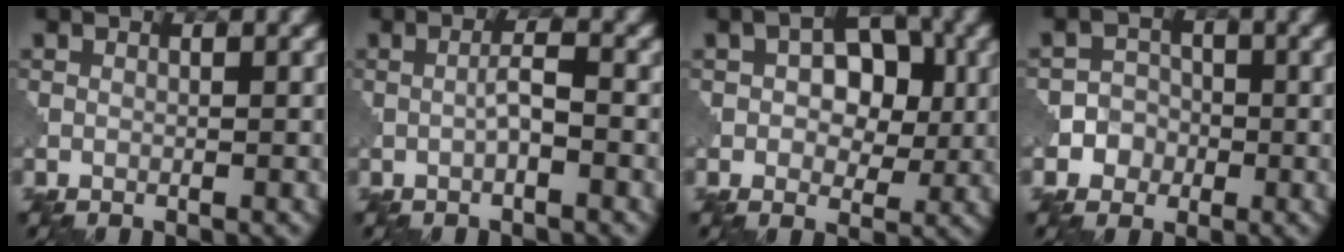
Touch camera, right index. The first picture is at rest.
{"total": 1.7, "force": [-0.5, 0.3, 1.6], "torque": [-0.033, 0.006, -0.012]}
{"total": 5.9, "force": [0.8, 3.8, 4.4], "torque": [-0.058, 0.002, 0.004]}
{"total": 3.4, "force": [-1.3, 3.1, 0.5], "torque": [0.021, 0.007, -0.035]}